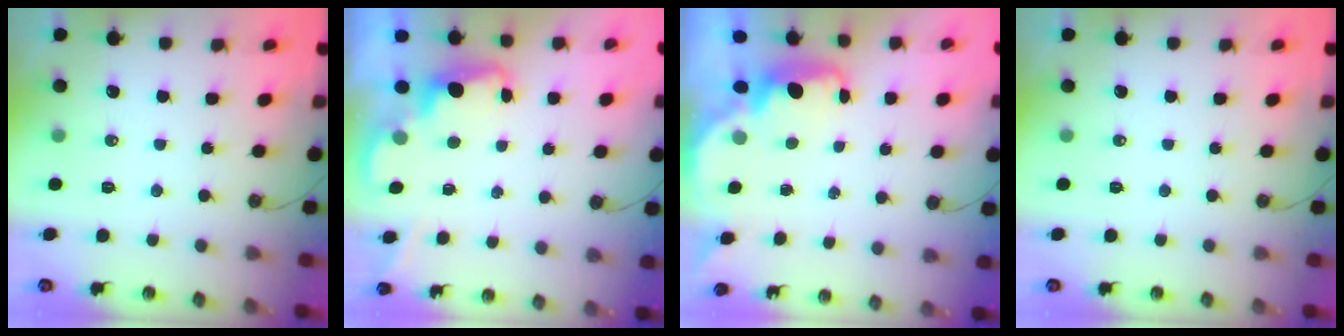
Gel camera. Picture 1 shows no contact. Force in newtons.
{"total": 2.2, "press": 2.1, "slide": 0.5}
{"total": 2.3, "press": 2.2, "slide": 0.6}
{"total": 0.0}